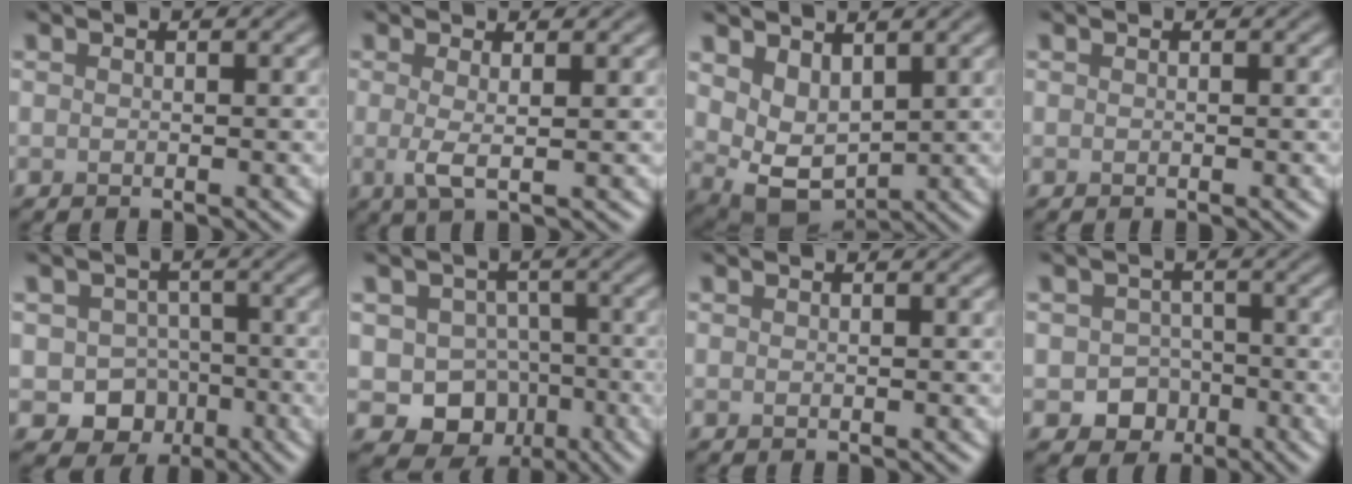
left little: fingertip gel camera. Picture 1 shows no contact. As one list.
[{"total": 2.3, "force": [0.1, 0.5, 2.2], "torque": [-0.041, -0.003, -0.002]}, {"total": 4.2, "force": [1.5, 2.8, 2.7], "torque": [-0.062, -0.020, 0.042]}, {"total": 0.0}, {"total": 6.1, "force": [-2.1, 5.3, 2.1], "torque": [-0.007, -0.011, -0.043]}, {"total": 7.2, "force": [-2.2, 6.3, 2.7], "torque": [-0.012, -0.007, -0.048]}, {"total": 0.0}, {"total": 3.7, "force": [-1.4, 3.2, 1.3], "torque": [-0.005, 0.000, -0.022]}]